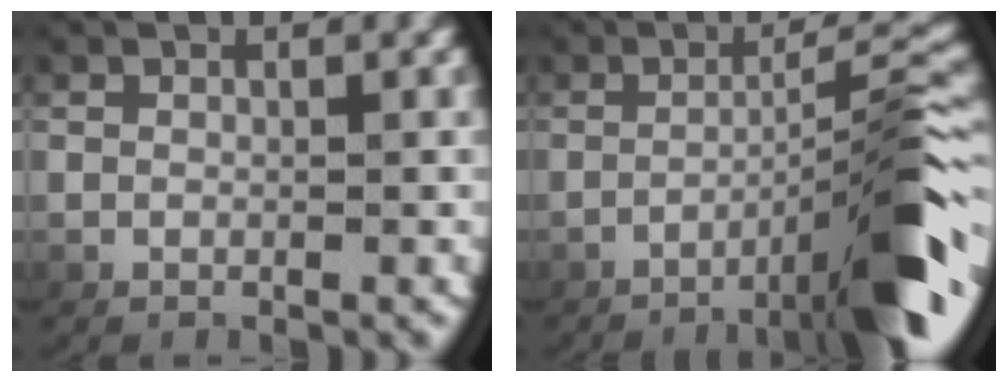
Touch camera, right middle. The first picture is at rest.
{"total": 7.9, "force": [-3.4, 0.2, 7.1], "torque": [-0.096, 0.016, -0.051]}